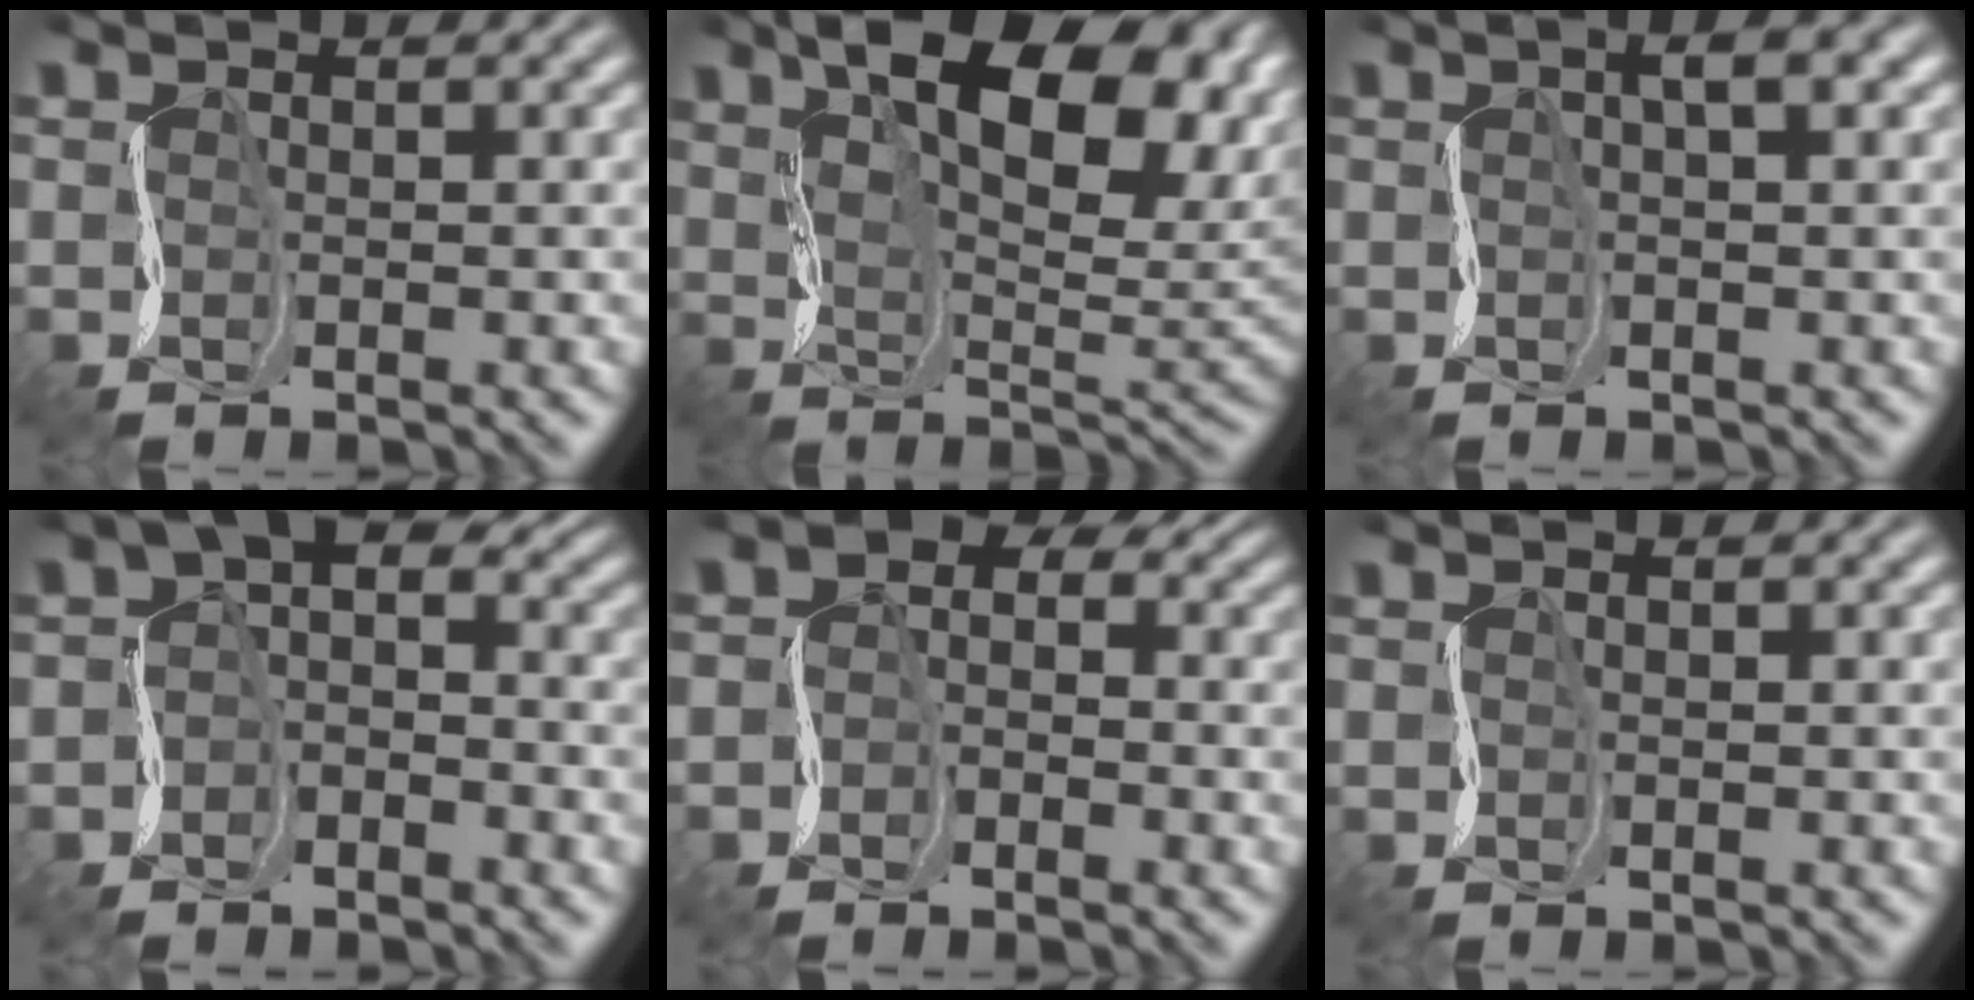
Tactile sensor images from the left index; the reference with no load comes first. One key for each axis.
{"total": 13.5, "fx": 5.6, "fy": 6.1, "fz": 10.7, "tx": -0.162, "ty": 0.010, "tz": 0.087}
{"total": 2.5, "fx": 0.9, "fy": 0.4, "fz": 2.2, "tx": -0.037, "ty": 0.012, "tz": 0.011}
{"total": 4.1, "fx": -0.4, "fy": 2.6, "fz": 3.1, "tx": -0.041, "ty": 0.016, "tz": -0.028}
{"total": 3.3, "fx": -0.4, "fy": 2.5, "fz": 2.2, "tx": -0.014, "ty": 0.009, "tz": -0.025}
{"total": 0.0}